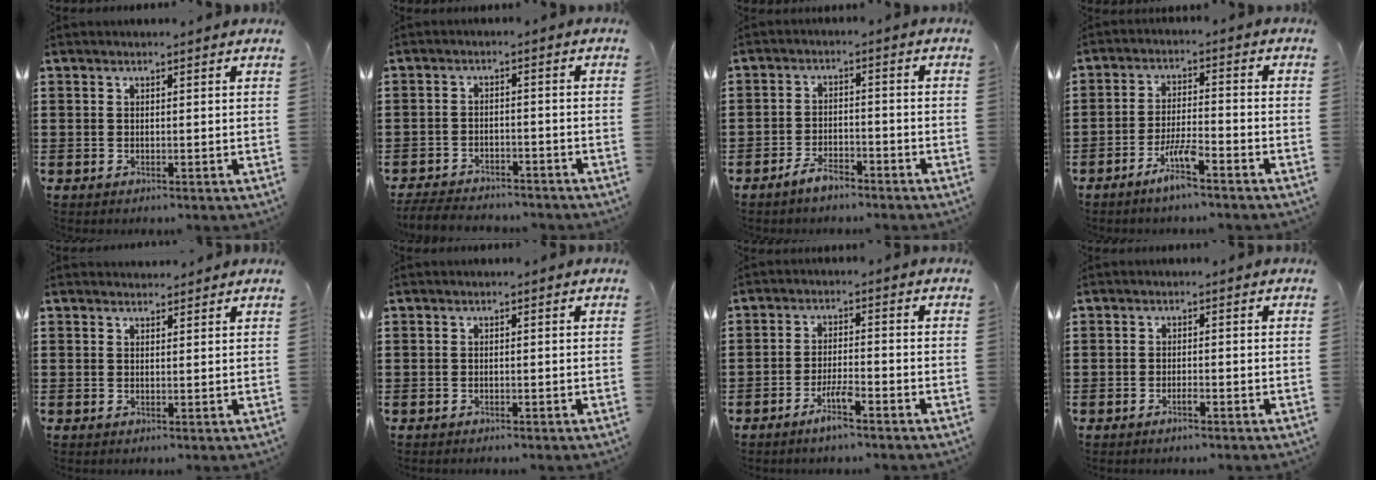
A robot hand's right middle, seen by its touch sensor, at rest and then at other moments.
{"total": 4.1, "force": [-4.1, 0.8, 0.4], "torque": [-0.013, 0.001, -0.087]}
{"total": 3.9, "force": [-3.5, 1.2, 1.4], "torque": [-0.029, 0.005, -0.069]}
{"total": 5.1, "force": [-3.6, 0.5, 3.7], "torque": [-0.082, -0.008, -0.068]}
{"total": 1.4, "force": [1.4, 0.3, 0.0], "torque": [0.005, -0.001, 0.025]}
{"total": 0.6, "force": [-0.5, 0.2, 0.0], "torque": [0.000, -0.001, -0.012]}
{"total": 4.1, "force": [-2.8, 0.4, 2.9], "torque": [-0.064, -0.004, -0.053]}
{"total": 1.2, "force": [-0.8, 0.1, 0.9], "torque": [-0.019, -0.006, -0.013]}